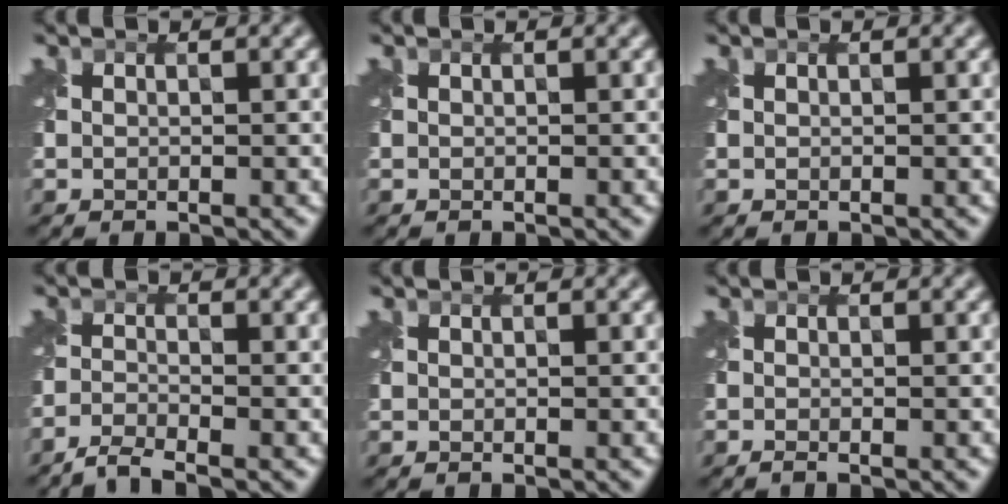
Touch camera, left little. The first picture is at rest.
{"total": 0.0}
{"total": 0.0}
{"total": 2.7, "force": [-2.5, 0.2, 1.1], "torque": [-0.022, -0.006, -0.063]}
{"total": 0.0}
{"total": 0.7, "force": [-0.5, 0.0, 0.4], "torque": [-0.006, -0.011, -0.015]}